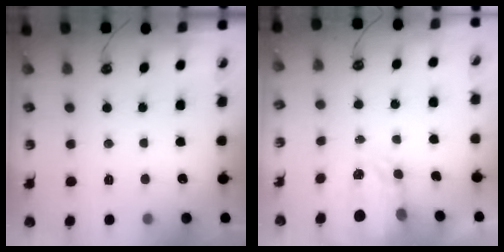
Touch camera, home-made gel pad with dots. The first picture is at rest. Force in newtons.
{"total": 3.8, "press": 3.7, "slide": 0.5}